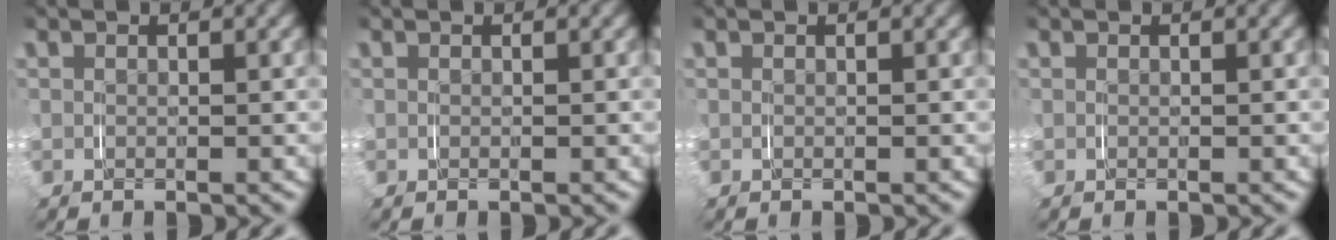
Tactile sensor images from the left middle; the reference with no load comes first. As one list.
[{"total": 0.0}, {"total": 0.0}, {"total": 0.0}]